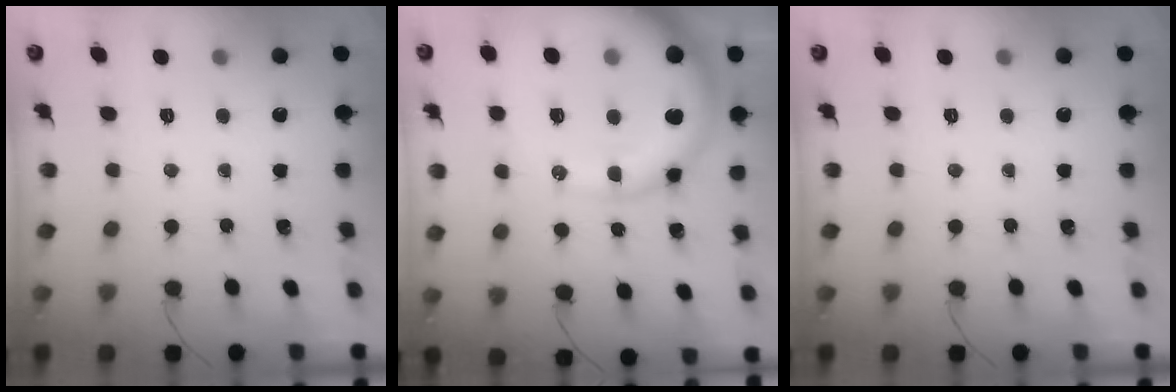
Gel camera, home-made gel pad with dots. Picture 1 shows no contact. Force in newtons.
{"total": 20.3, "press": 20.1, "slide": 3.0}
{"total": 0.0}